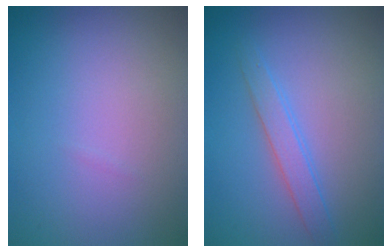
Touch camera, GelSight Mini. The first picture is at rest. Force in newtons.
{"total": 2.0, "press": 2.0, "slide": 0.0}